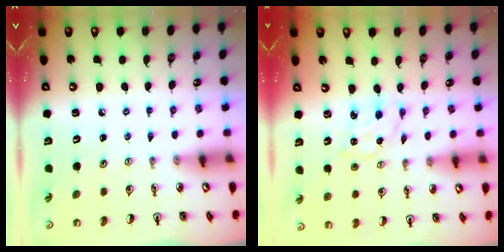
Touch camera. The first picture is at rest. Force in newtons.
{"total": 1.6, "press": 1.6, "slide": 0.3}